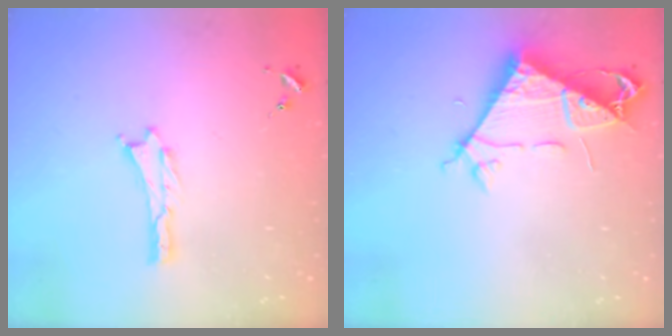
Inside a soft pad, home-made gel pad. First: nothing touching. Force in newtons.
{"total": 7.5, "press": 7.5, "slide": 0.7}